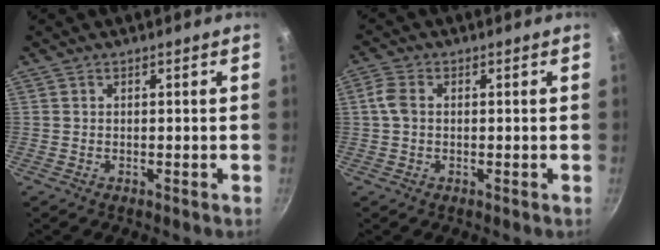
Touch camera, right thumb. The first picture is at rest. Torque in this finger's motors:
{"motor_torque": [-0.40, 0.51, 0.65, 0.10, 0.00]}